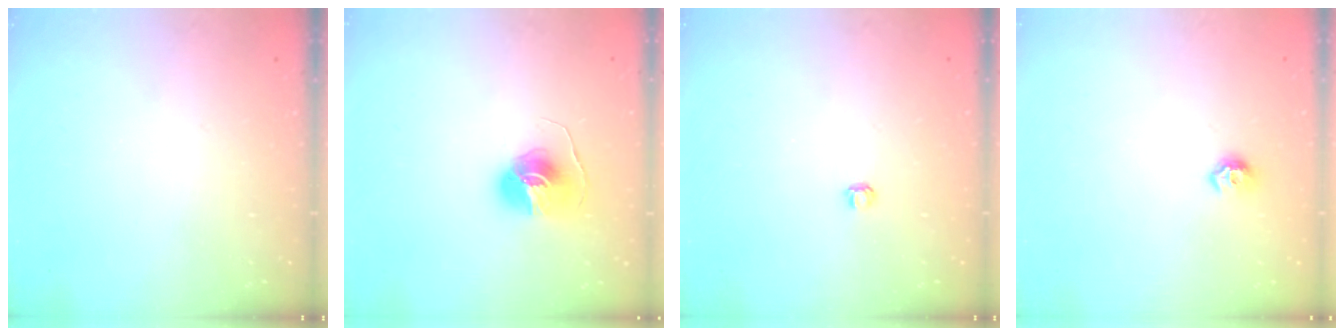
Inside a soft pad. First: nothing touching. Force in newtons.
{"total": 7.8, "press": 7.8, "slide": 0.1}
{"total": 2.8, "press": 2.8, "slide": 0.3}
{"total": 7.2, "press": 7.2, "slide": 1.0}